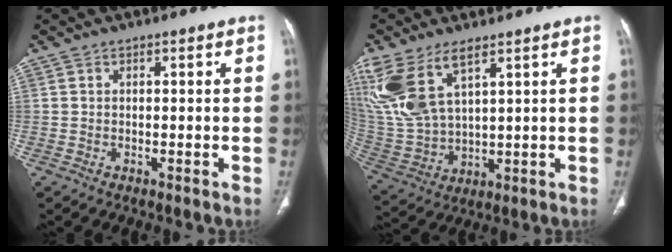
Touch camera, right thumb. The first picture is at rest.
{"total": 13.8, "force": [7.1, 6.2, 10.1], "torque": [-0.232, -0.017, 0.162]}